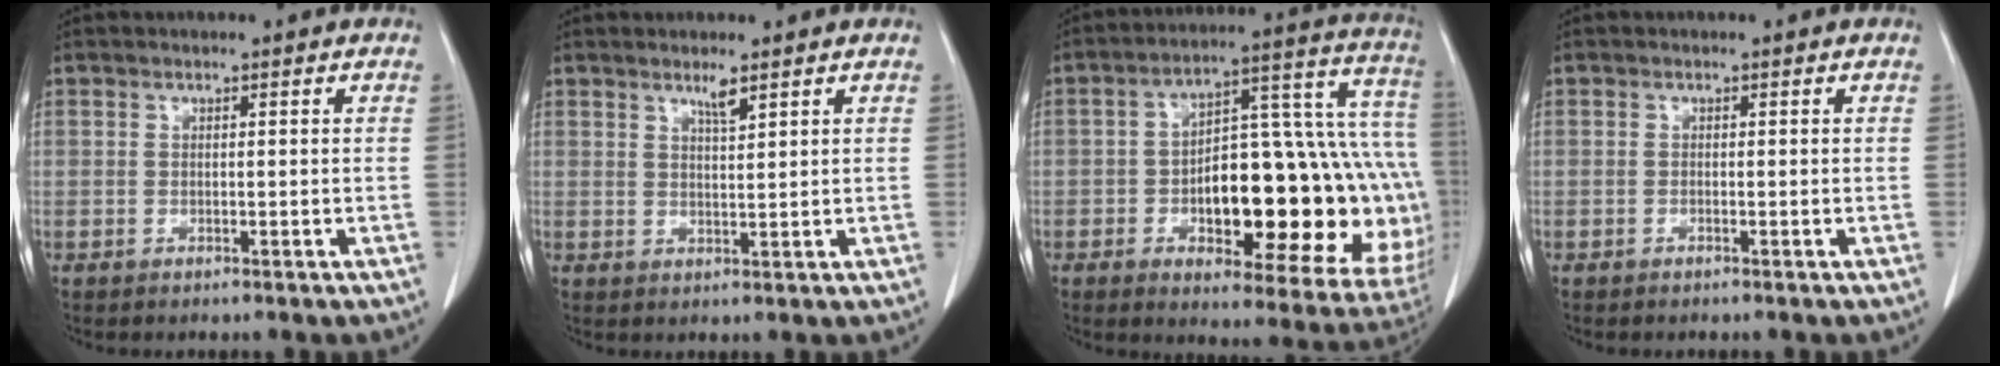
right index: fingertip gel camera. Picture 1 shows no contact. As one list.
[{"total": 2.2, "force": [1.6, 0.0, 1.5], "torque": [-0.029, -0.003, 0.032]}, {"total": 28.3, "force": [-4.9, 9.2, 26.3], "torque": [-0.273, 0.043, -0.051]}, {"total": 0.0}]